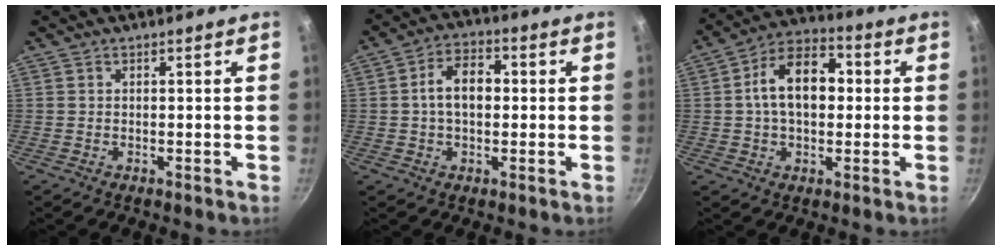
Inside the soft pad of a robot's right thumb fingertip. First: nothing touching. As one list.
[{"total": 7.9, "force": [0.4, 5.1, 6.0], "torque": [-0.081, 0.022, -0.003]}, {"total": 13.1, "force": [1.2, 8.5, 10.0], "torque": [-0.129, 0.030, 0.003]}]